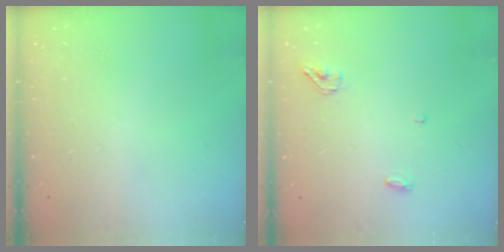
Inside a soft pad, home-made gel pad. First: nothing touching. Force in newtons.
{"total": 3.8, "press": 3.5, "slide": 1.4}